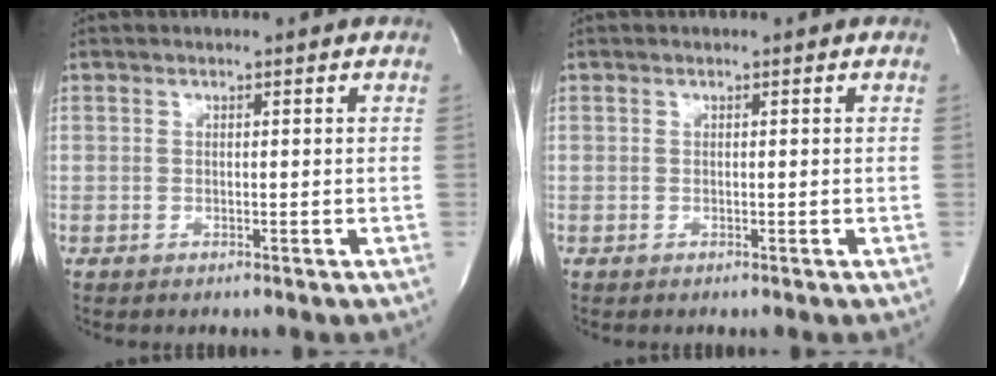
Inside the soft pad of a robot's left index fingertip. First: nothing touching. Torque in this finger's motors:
{"motor_torque": [-0.03, 0.00, 0.00, 0.00]}